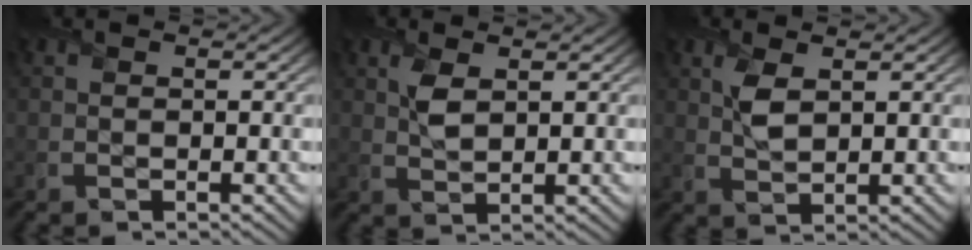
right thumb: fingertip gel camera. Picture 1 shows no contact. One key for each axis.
{"total": 2.8, "fx": 1.2, "fy": 1.4, "fz": 2.1, "tx": -0.051, "ty": -0.002, "tz": 0.028}
{"total": 3.1, "fx": 1.3, "fy": 1.5, "fz": 2.4, "tx": -0.057, "ty": -0.001, "tz": 0.030}